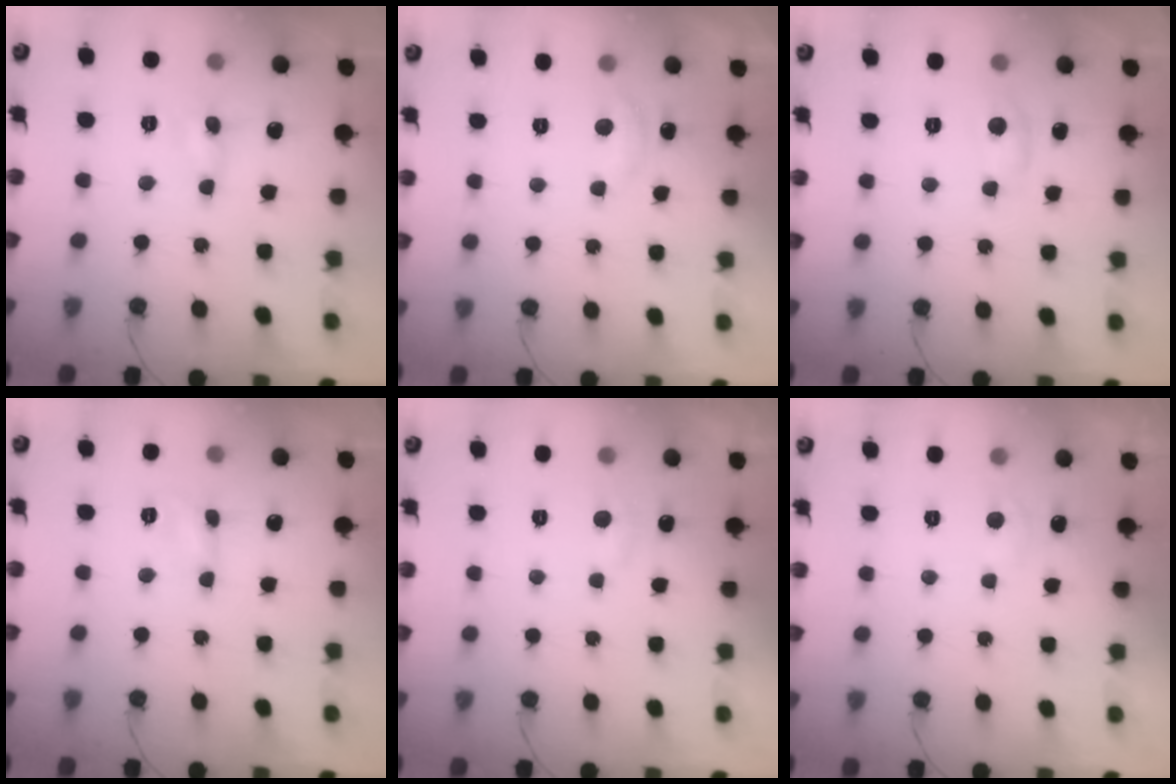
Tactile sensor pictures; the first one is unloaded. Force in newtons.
{"total": 5.9, "press": 5.9, "slide": 0.8}
{"total": 5.5, "press": 5.5, "slide": 0.4}
{"total": 2.7, "press": 2.7, "slide": 0.2}
{"total": 5.2, "press": 5.2, "slide": 0.6}
{"total": 4.0, "press": 4.0, "slide": 0.5}